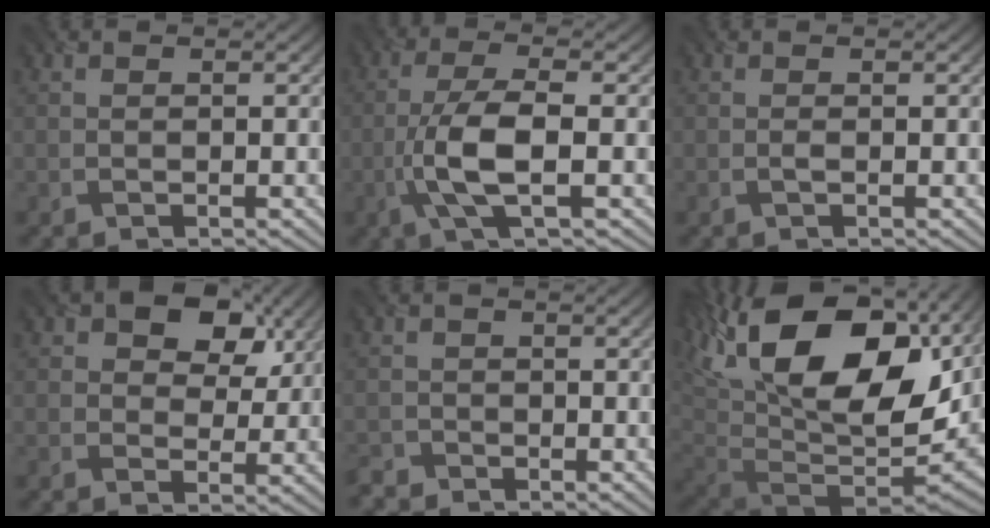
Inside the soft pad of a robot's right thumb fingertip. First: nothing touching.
{"total": 7.1, "force": [-1.6, 2.0, 6.6], "torque": [-0.139, 0.007, -0.039]}
{"total": 0.7, "force": [-0.1, 0.0, 0.7], "torque": [-0.017, 0.001, -0.003]}
{"total": 8.7, "force": [4.1, 5.5, 5.4], "torque": [-0.078, 0.004, 0.059]}
{"total": 1.7, "force": [-1.4, 1.0, 0.0], "torque": [0.000, -0.002, -0.037]}
{"total": 20.4, "force": [8.8, 11.3, 14.6], "torque": [-0.311, 0.029, 0.155]}